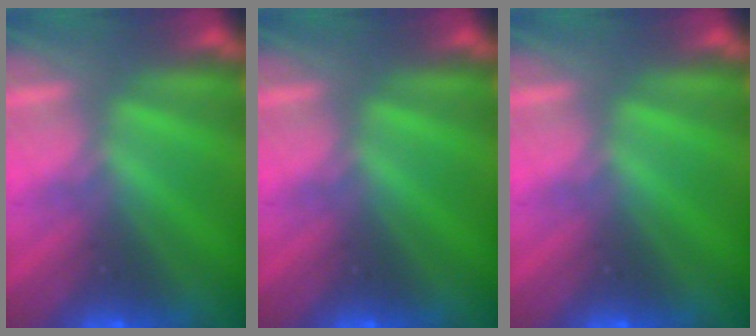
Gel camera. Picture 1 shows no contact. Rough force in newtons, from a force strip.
{"total": 0.0}
{"total": 0.0}